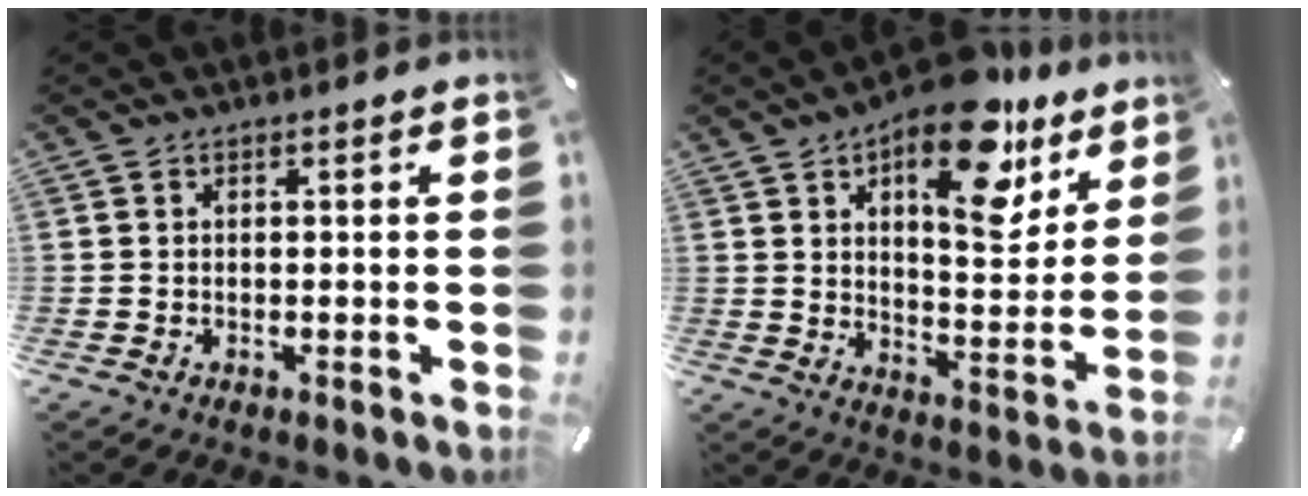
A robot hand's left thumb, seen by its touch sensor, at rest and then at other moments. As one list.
[{"total": 18.0, "force": [11.3, 8.4, 11.1], "torque": [-0.142, -0.076, 0.187]}]